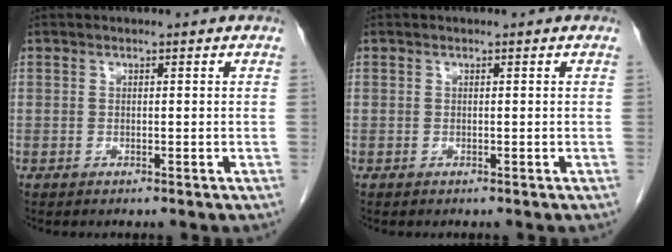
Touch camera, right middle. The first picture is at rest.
{"total": 0.0}